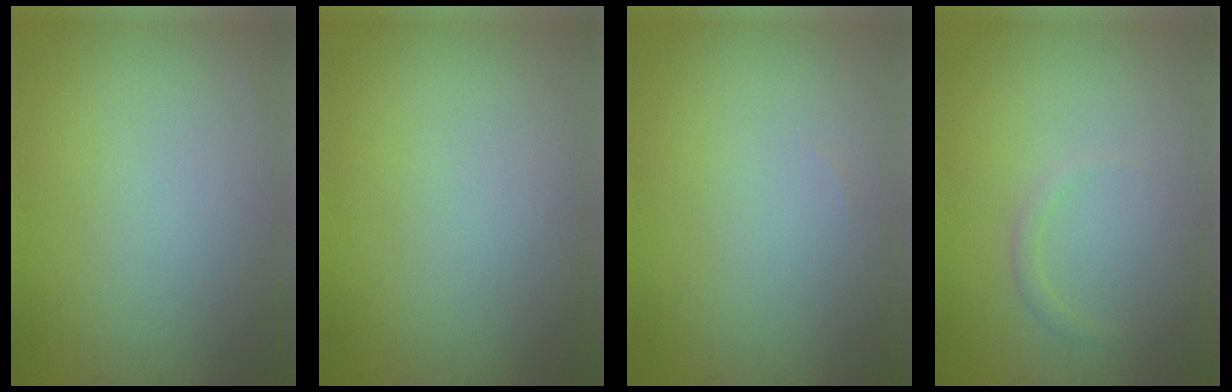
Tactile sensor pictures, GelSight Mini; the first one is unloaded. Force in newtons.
{"total": 0.0}
{"total": 0.0}
{"total": 0.9, "press": 0.9, "slide": 0.1}